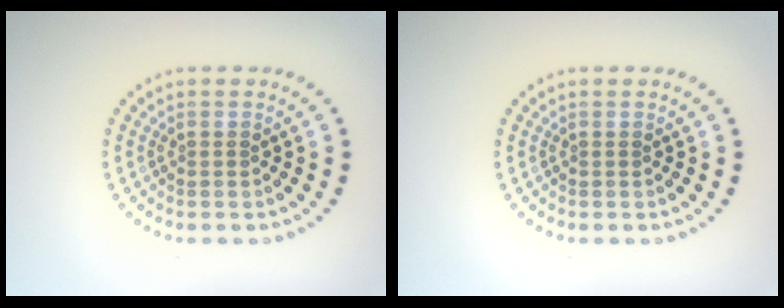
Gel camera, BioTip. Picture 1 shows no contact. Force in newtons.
{"total": 0.0}